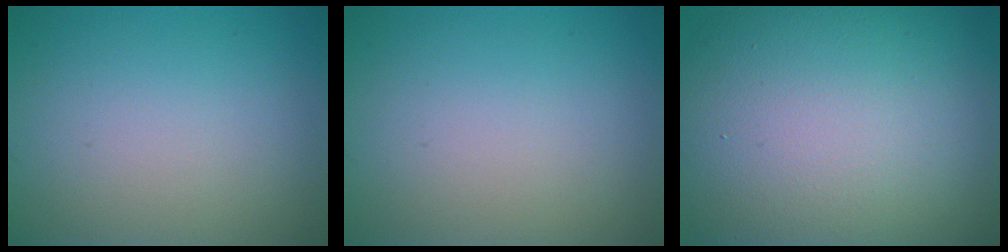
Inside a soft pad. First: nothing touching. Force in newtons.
{"total": 0.0}
{"total": 18.4, "press": 18.4, "slide": 0.5}